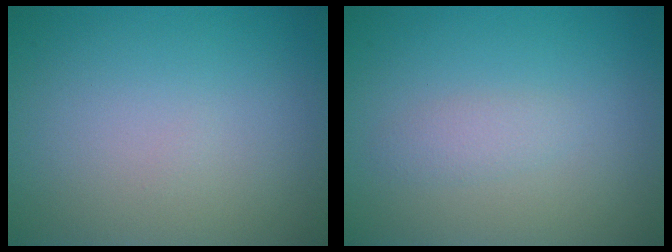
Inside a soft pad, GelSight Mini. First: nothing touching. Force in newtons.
{"total": 1.2, "press": 1.2, "slide": 0.0}